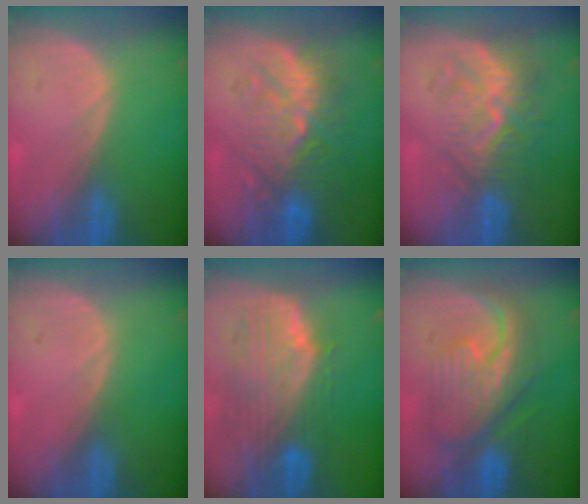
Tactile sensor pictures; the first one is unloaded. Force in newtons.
{"total": 9.4, "press": 9.2, "slide": 1.9}
{"total": 9.6, "press": 8.5, "slide": 4.5}
{"total": 0.0}
{"total": 10.0, "press": 8.8, "slide": 4.7}
{"total": 9.7, "press": 9.7, "slide": 0.8}